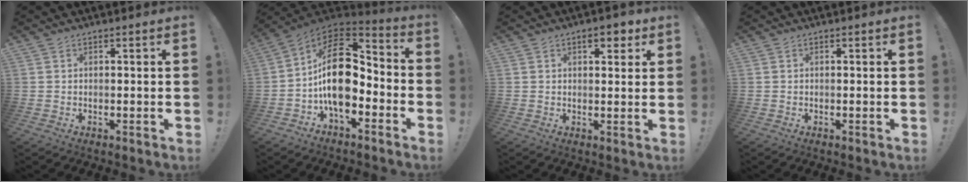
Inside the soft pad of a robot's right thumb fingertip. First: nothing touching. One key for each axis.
{"total": 19.6, "fx": -0.3, "fy": 11.6, "fz": 15.8, "tx": -0.283, "ty": 0.015, "tz": 0.004}
{"total": 4.8, "fx": 2.8, "fy": 2.4, "fz": 3.2, "tx": -0.028, "ty": -0.010, "tz": 0.043}
{"total": 0.0}